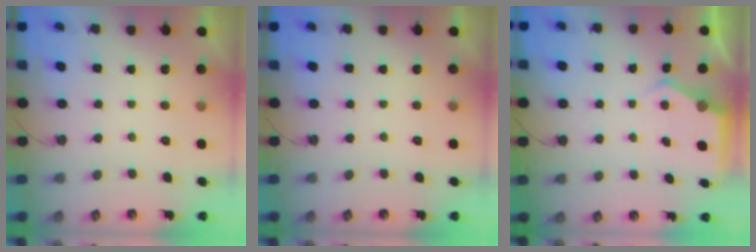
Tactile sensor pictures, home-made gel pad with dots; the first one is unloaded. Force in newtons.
{"total": 0.0}
{"total": 5.2, "press": 5.2, "slide": 0.5}